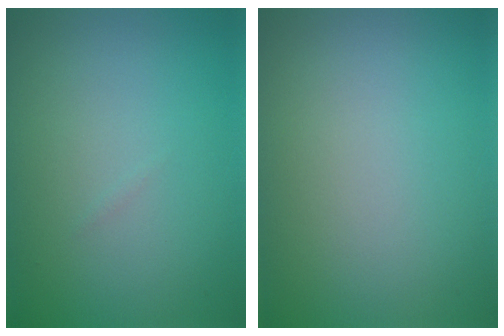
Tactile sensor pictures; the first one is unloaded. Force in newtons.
{"total": 0.0}